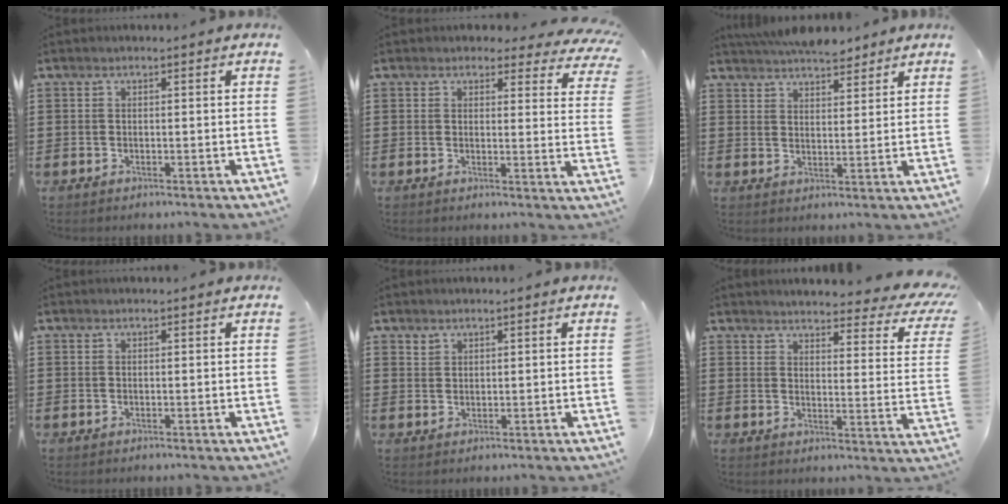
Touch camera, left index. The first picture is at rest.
{"total": 3.4, "force": [3.0, 0.9, 1.2], "torque": [-0.028, -0.008, 0.053]}
{"total": 5.5, "force": [5.1, 1.2, 1.6], "torque": [-0.043, -0.010, 0.097]}
{"total": 0.0}
{"total": 1.5, "force": [1.3, 0.8, 0.1], "torque": [-0.005, 0.001, 0.027]}
{"total": 4.4, "force": [3.9, 0.5, 2.0], "torque": [-0.042, -0.037, 0.060]}